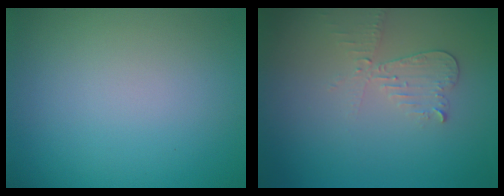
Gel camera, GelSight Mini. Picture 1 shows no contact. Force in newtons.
{"total": 2.1, "press": 2.1, "slide": 0.1}